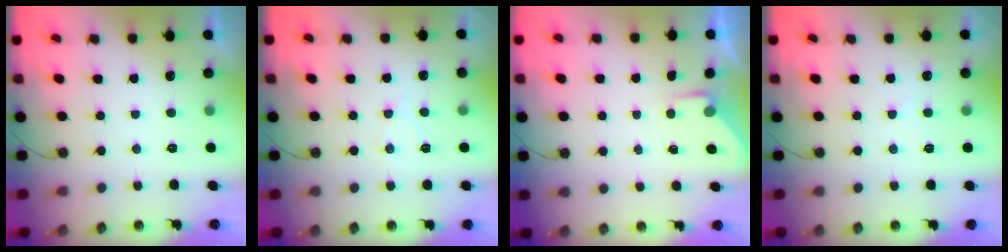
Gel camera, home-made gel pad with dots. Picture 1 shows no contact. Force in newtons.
{"total": 5.4, "press": 5.4, "slide": 0.8}
{"total": 3.4, "press": 3.3, "slide": 0.5}
{"total": 2.9, "press": 2.9, "slide": 0.4}